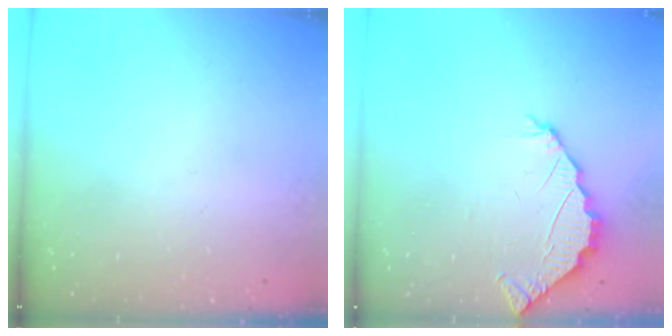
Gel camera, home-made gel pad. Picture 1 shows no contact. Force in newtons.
{"total": 2.4, "press": 2.4, "slide": 0.2}